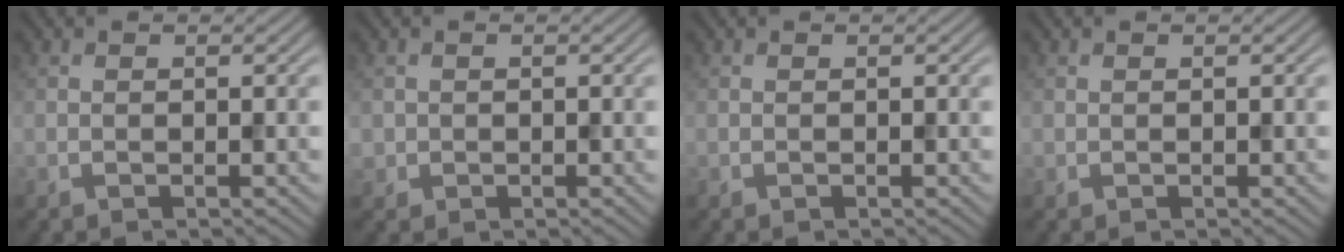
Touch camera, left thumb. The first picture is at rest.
{"total": 1.2, "force": [0.0, 1.2, 0.0], "torque": [0.001, -0.005, -0.001]}
{"total": 0.0}
{"total": 0.0}